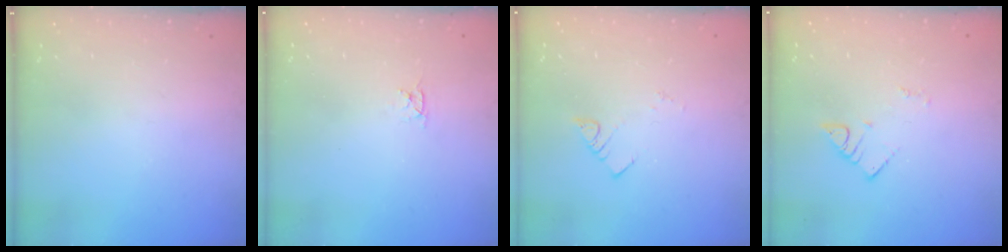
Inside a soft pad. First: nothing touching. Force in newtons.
{"total": 2.8, "press": 2.8, "slide": 0.3}
{"total": 1.9, "press": 1.9, "slide": 0.1}
{"total": 2.7, "press": 2.7, "slide": 0.4}